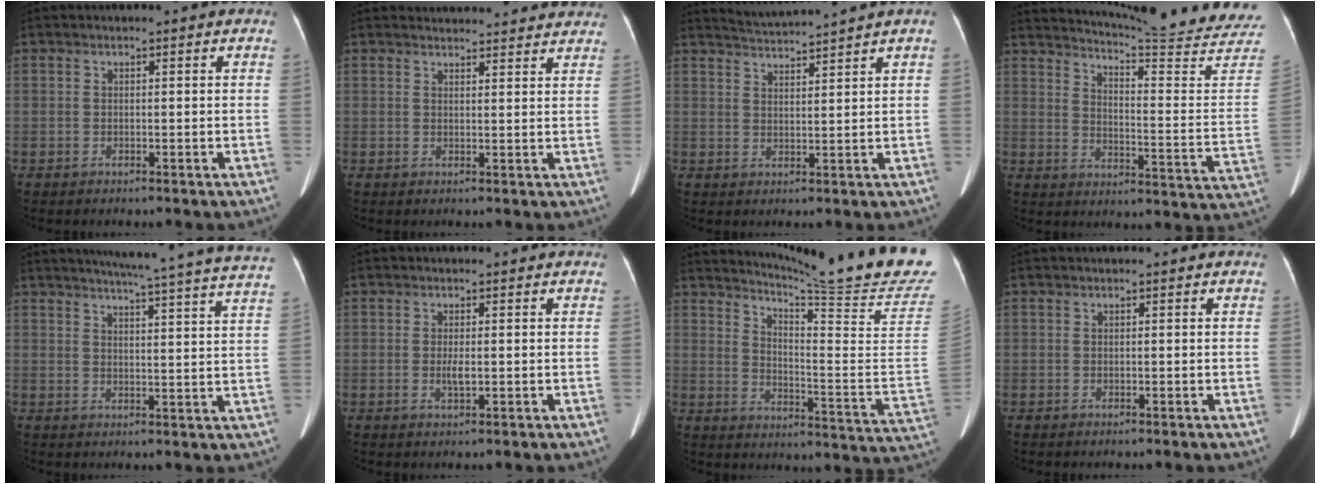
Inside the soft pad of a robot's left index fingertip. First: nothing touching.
{"total": 12.4, "force": [12.0, 2.0, 2.4], "torque": [-0.009, 0.021, 0.126]}
{"total": 4.8, "force": [4.4, -1.7, 0.5], "torque": [-0.013, 0.000, 0.081]}
{"total": 25.5, "force": [23.9, -1.3, 8.7], "torque": [-0.139, -0.136, 0.289]}
{"total": 22.8, "force": [20.7, -1.3, 9.5], "torque": [-0.138, -0.051, 0.241]}
{"total": 1.6, "force": [-0.2, 0.4, 1.6], "torque": [-0.033, -0.004, -0.003]}
{"total": 21.8, "force": [19.0, -2.8, 10.2], "torque": [-0.162, -0.128, 0.243]}
{"total": 0.0}